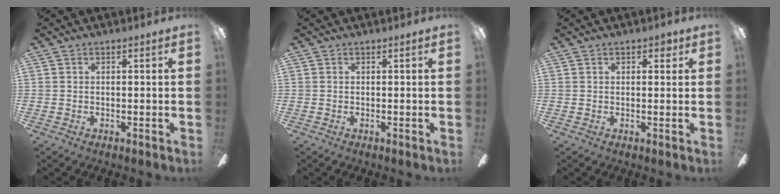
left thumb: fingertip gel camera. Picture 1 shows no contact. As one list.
[{"total": 0.0}, {"total": 2.2, "force": [1.1, 1.3, 1.4], "torque": [-0.013, 0.000, 0.014]}]